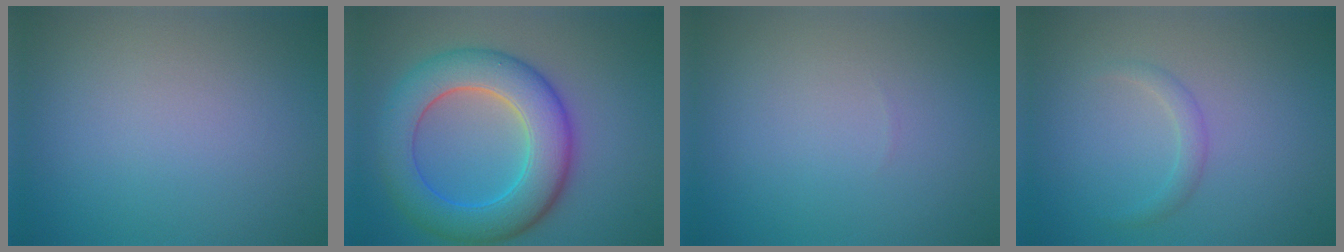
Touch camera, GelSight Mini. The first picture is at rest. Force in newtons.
{"total": 8.5, "press": 8.5, "slide": 0.3}
{"total": 0.0}
{"total": 1.2, "press": 1.2, "slide": 0.1}